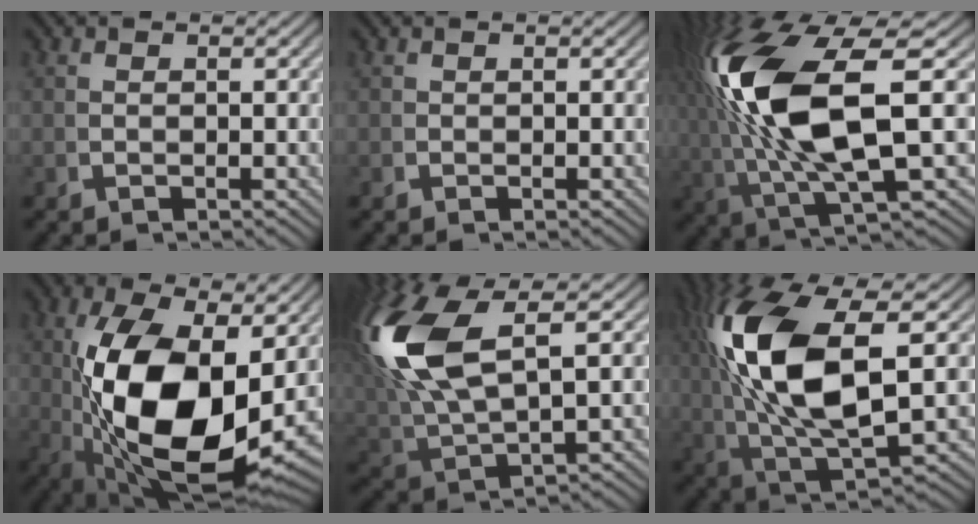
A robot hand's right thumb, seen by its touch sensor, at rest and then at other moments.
{"total": 0.0}
{"total": 16.5, "force": [0.4, 8.3, 14.2], "torque": [-0.291, -0.033, 0.030]}
{"total": 19.3, "force": [-1.1, 10.7, 15.9], "torque": [-0.312, -0.065, 0.026]}
{"total": 11.2, "force": [1.9, 6.7, 8.8], "torque": [-0.207, -0.018, 0.049]}
{"total": 14.9, "force": [1.0, 7.7, 12.7], "torque": [-0.279, -0.038, 0.046]}